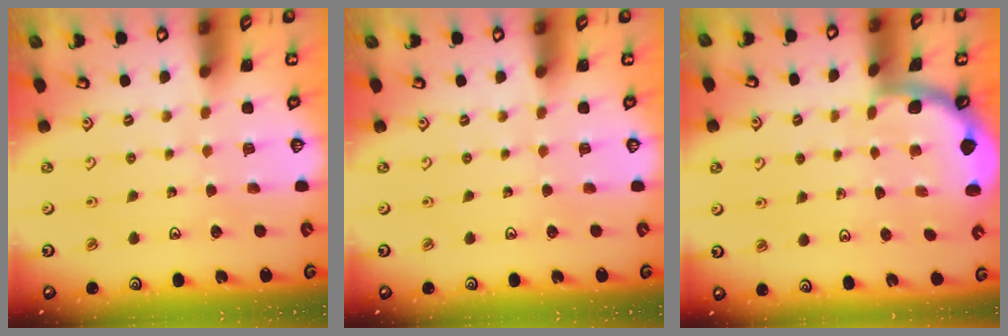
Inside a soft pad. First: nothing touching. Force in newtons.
{"total": 0.0}
{"total": 1.7, "press": 1.7, "slide": 0.1}